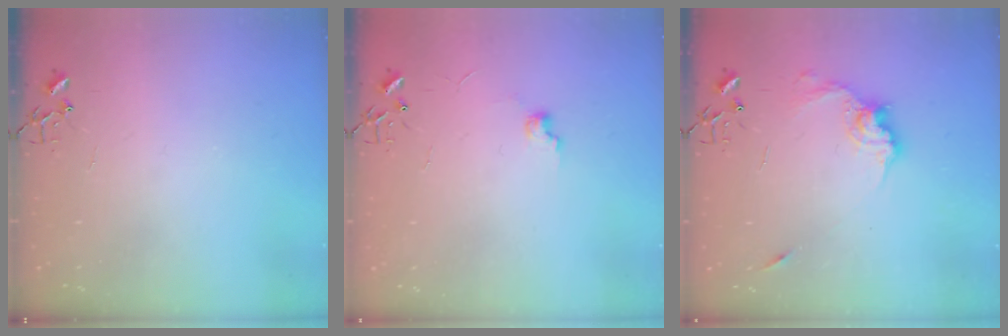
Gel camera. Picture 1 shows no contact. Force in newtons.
{"total": 5.9, "press": 5.9, "slide": 0.7}
{"total": 11.5, "press": 11.5, "slide": 0.8}